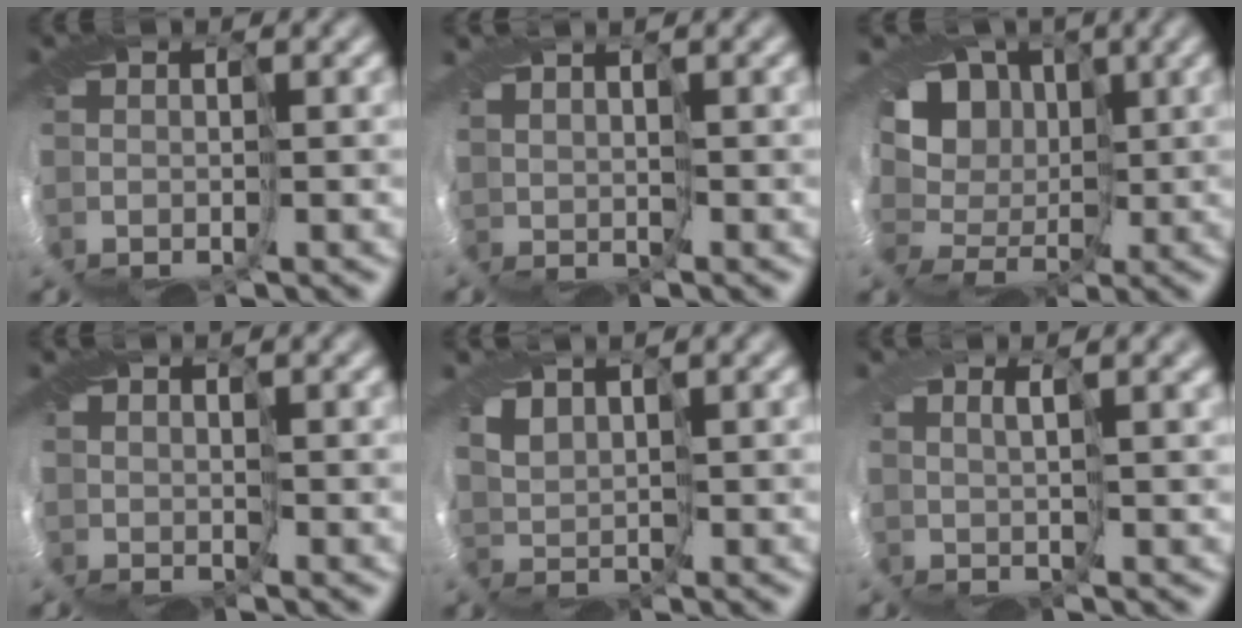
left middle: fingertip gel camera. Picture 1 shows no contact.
{"total": 1.3, "force": [1.3, 0.0, -0.1], "torque": [-0.006, 0.001, 0.024]}
{"total": 10.3, "force": [2.1, 8.3, 5.6], "torque": [-0.090, 0.015, 0.004]}
{"total": 0.8, "force": [0.7, 0.2, -0.2], "torque": [0.003, -0.003, 0.011]}
{"total": 2.3, "force": [2.0, 1.0, 0.6], "torque": [-0.019, 0.000, 0.038]}
{"total": 1.8, "force": [1.5, -0.3, 1.1], "torque": [-0.021, 0.003, 0.016]}